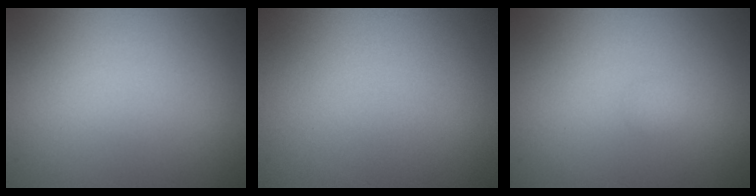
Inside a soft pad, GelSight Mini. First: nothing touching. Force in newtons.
{"total": 0.0}
{"total": 0.6, "press": 0.6, "slide": 0.1}